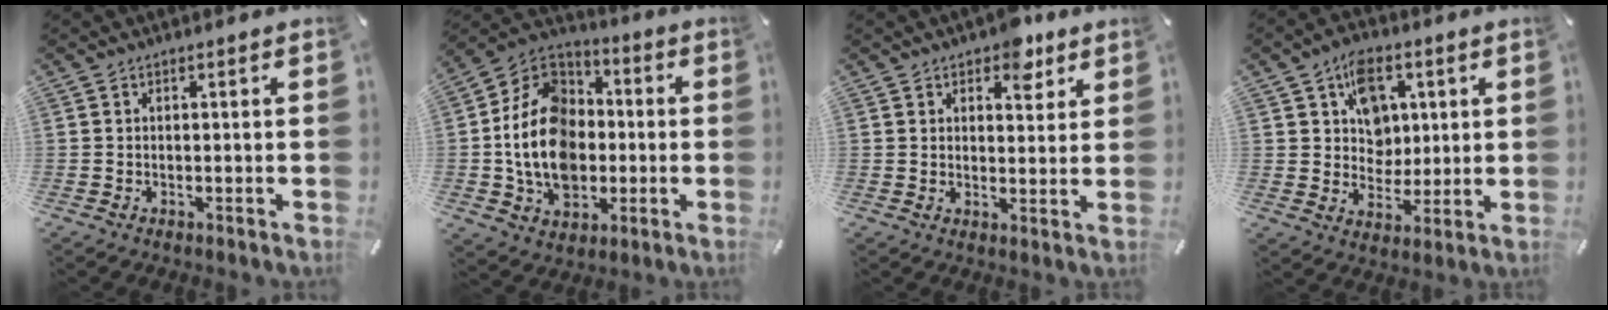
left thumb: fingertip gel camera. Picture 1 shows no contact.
{"total": 17.7, "force": [-3.0, 13.9, 10.6], "torque": [-0.245, 0.018, -0.056]}
{"total": 6.7, "force": [4.4, 3.9, 3.2], "torque": [-0.020, -0.022, 0.070]}
{"total": 9.8, "force": [3.6, 8.3, 3.8], "torque": [-0.055, -0.010, 0.067]}